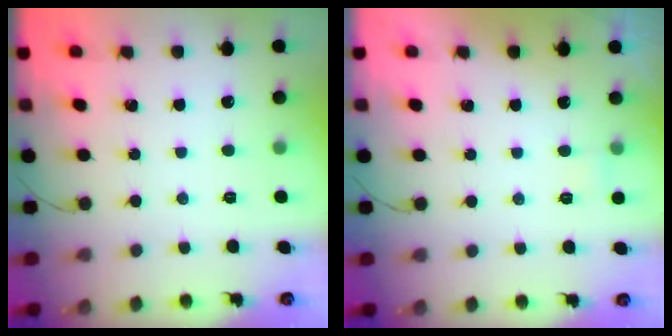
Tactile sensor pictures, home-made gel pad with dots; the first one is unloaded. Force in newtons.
{"total": 2.1, "press": 2.0, "slide": 0.7}